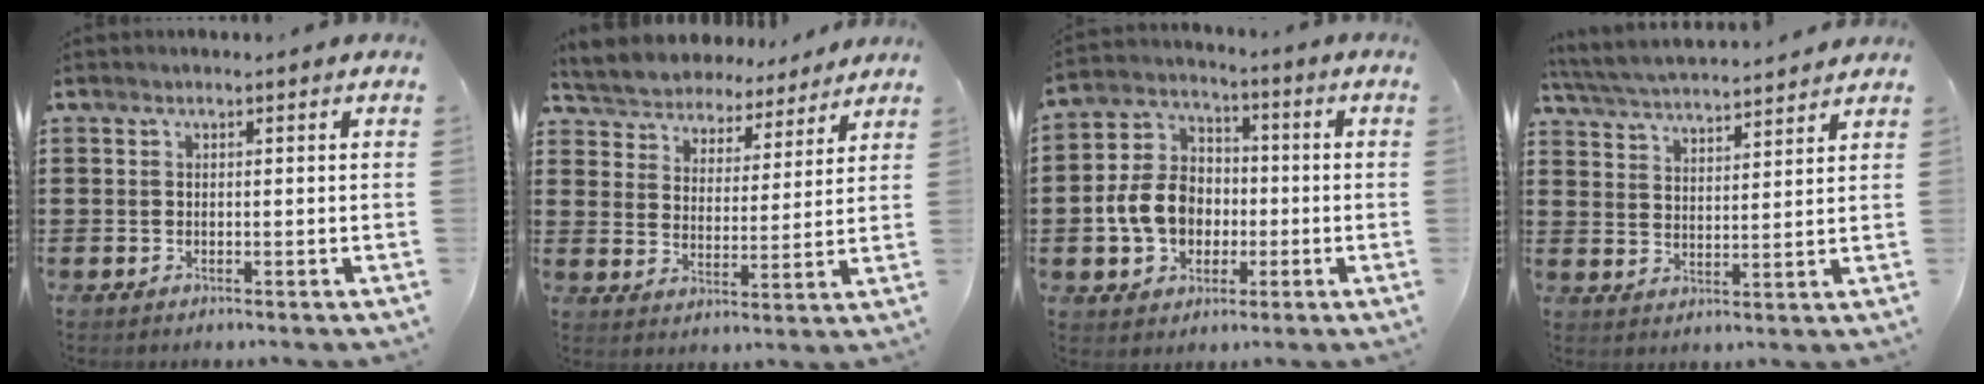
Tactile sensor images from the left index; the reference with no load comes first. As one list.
[{"total": 5.2, "force": [5.2, 0.5, -0.7], "torque": [-0.019, -0.039, 0.088]}, {"total": 9.1, "force": [-1.5, 7.6, 4.8], "torque": [-0.128, 0.022, -0.028]}, {"total": 4.7, "force": [4.6, 0.0, 1.0], "torque": [-0.040, -0.027, 0.078]}]